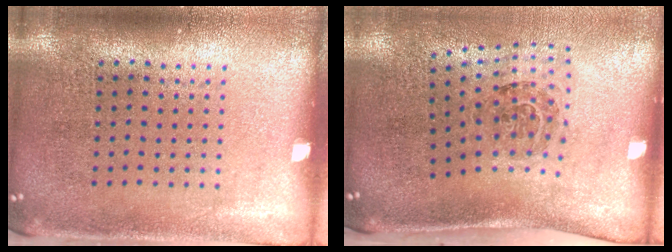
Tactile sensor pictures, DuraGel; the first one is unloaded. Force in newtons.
{"total": 1.5, "press": 1.2, "slide": 1.0}